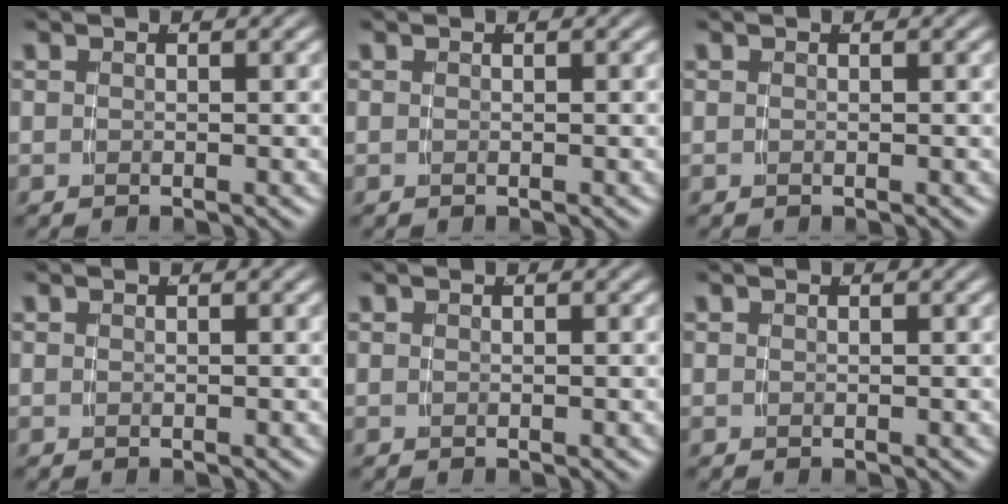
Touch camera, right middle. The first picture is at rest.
{"total": 0.0}
{"total": 0.0}
{"total": 0.0}
{"total": 0.0}
{"total": 0.0}